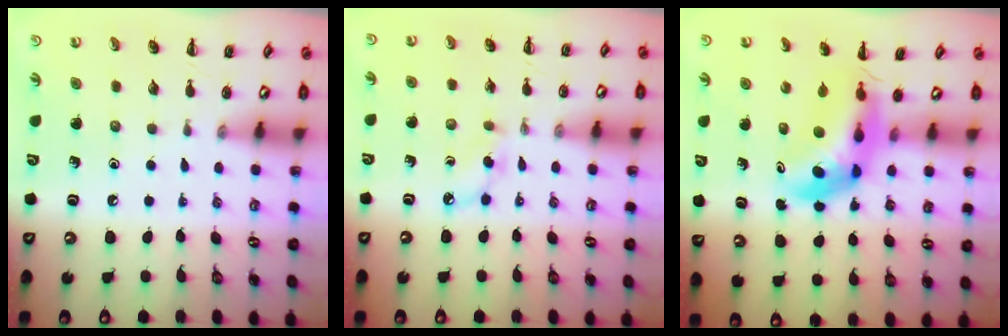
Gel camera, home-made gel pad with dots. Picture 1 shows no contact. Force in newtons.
{"total": 5.1, "press": 4.9, "slide": 1.3}
{"total": 6.0, "press": 5.7, "slide": 1.8}